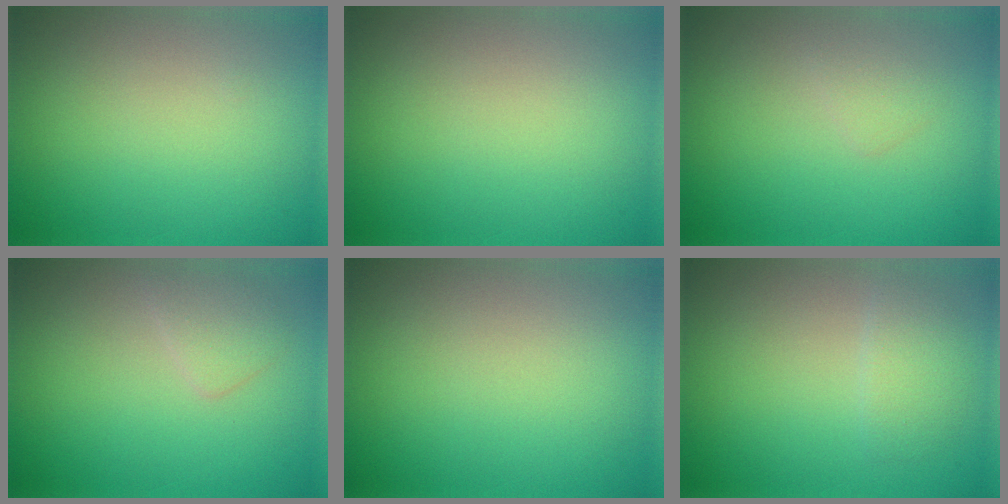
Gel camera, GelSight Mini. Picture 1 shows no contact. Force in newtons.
{"total": 0.0}
{"total": 0.9, "press": 0.9, "slide": 0.0}
{"total": 1.5, "press": 1.5, "slide": 0.1}
{"total": 0.0}
{"total": 1.5, "press": 1.5, "slide": 0.1}